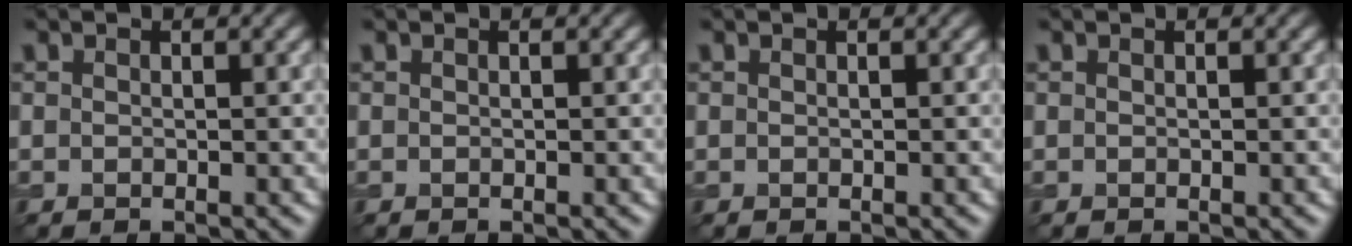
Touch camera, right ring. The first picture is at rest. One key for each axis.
{"total": 0.0}
{"total": 0.0}
{"total": 0.0}